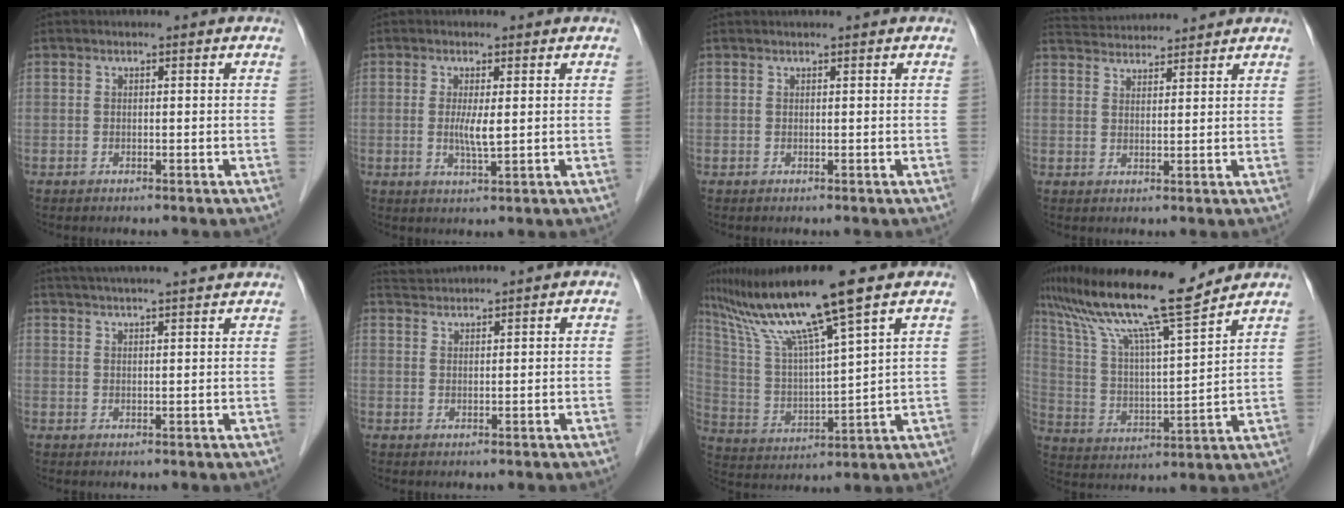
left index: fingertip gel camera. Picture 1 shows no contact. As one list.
[{"total": 3.2, "force": [0.2, 0.3, 3.1], "torque": [-0.065, -0.006, 0.007]}, {"total": 1.2, "force": [1.1, 0.0, 0.5], "torque": [-0.005, 0.017, 0.019]}, {"total": 7.7, "force": [7.5, 0.1, 1.3], "torque": [-0.033, 0.035, 0.121]}, {"total": 15.3, "force": [13.9, 0.7, 6.5], "torque": [-0.109, 0.037, 0.188]}, {"total": 3.8, "force": [3.7, -0.8, 0.3], "torque": [-0.006, 0.024, 0.072]}, {"total": 14.5, "force": [10.8, -1.8, 9.4], "torque": [-0.181, 0.003, 0.203]}, {"total": 18.0, "force": [14.9, 0.2, 10.0], "torque": [-0.187, 0.011, 0.263]}]